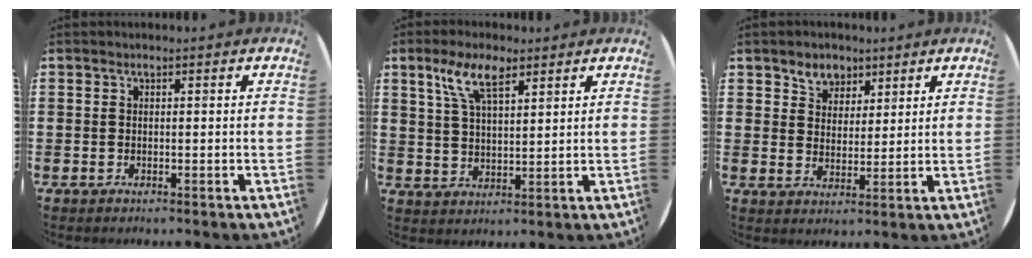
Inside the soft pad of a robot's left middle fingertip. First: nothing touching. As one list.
[{"total": 6.6, "force": [4.3, 2.3, 4.4], "torque": [-0.091, 0.002, 0.075]}, {"total": 3.9, "force": [3.1, 2.4, 0.0], "torque": [-0.012, 0.001, 0.058]}]